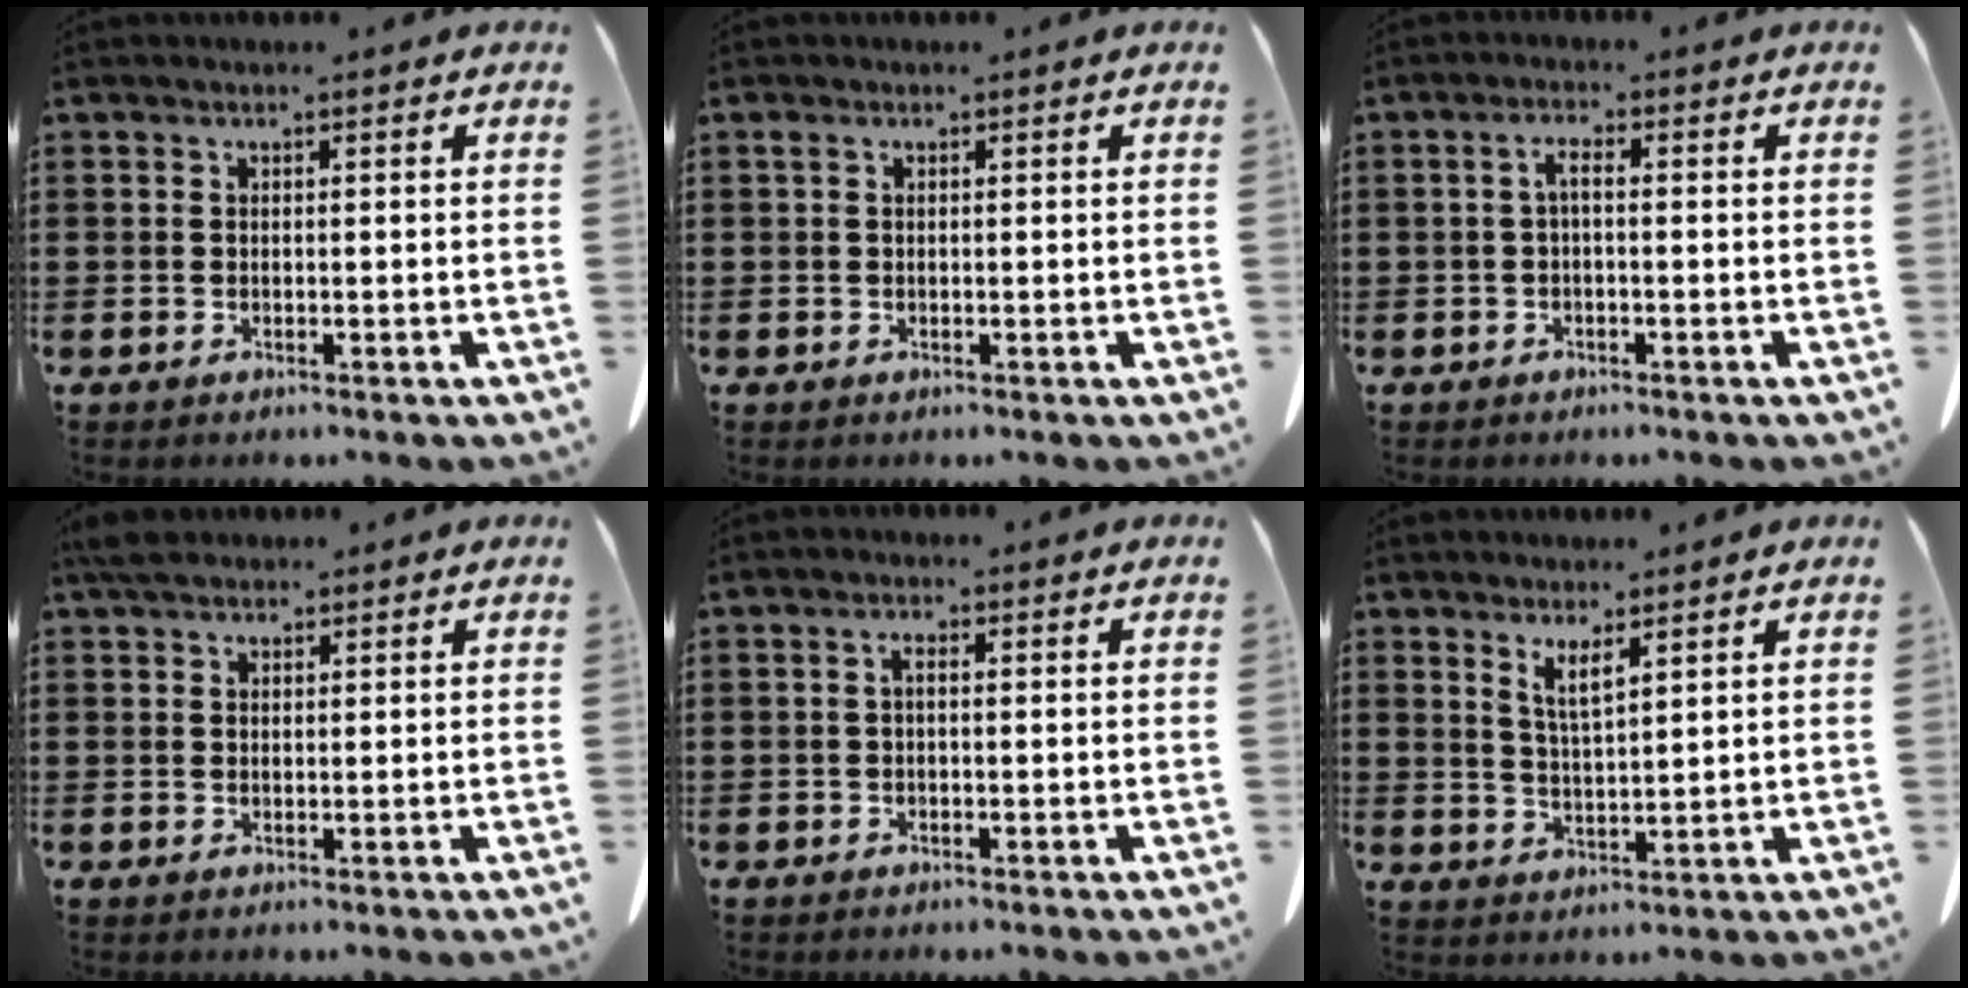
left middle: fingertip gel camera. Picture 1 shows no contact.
{"total": 0.5, "force": [0.2, 0.2, 0.4], "torque": [-0.011, 0.000, 0.004]}
{"total": 1.9, "force": [-0.5, 0.4, 1.8], "torque": [-0.037, 0.003, -0.010]}
{"total": 2.8, "force": [2.2, 1.1, 1.4], "torque": [-0.035, 0.004, 0.043]}
{"total": 1.1, "force": [-0.1, 0.3, 1.0], "torque": [-0.021, -0.002, -0.002]}
{"total": 3.5, "force": [2.5, 0.3, 2.5], "torque": [-0.057, -0.001, 0.045]}